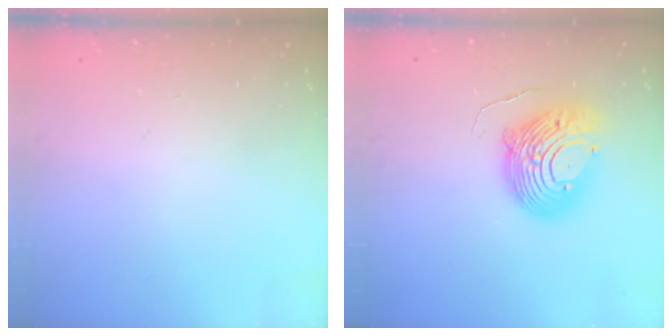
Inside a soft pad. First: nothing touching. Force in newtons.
{"total": 12.3, "press": 12.2, "slide": 1.2}